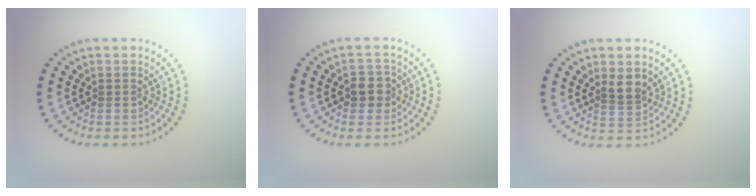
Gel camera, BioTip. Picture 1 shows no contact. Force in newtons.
{"total": 2.1, "press": 1.9, "slide": 0.8}
{"total": 2.1, "press": 1.7, "slide": 1.2}